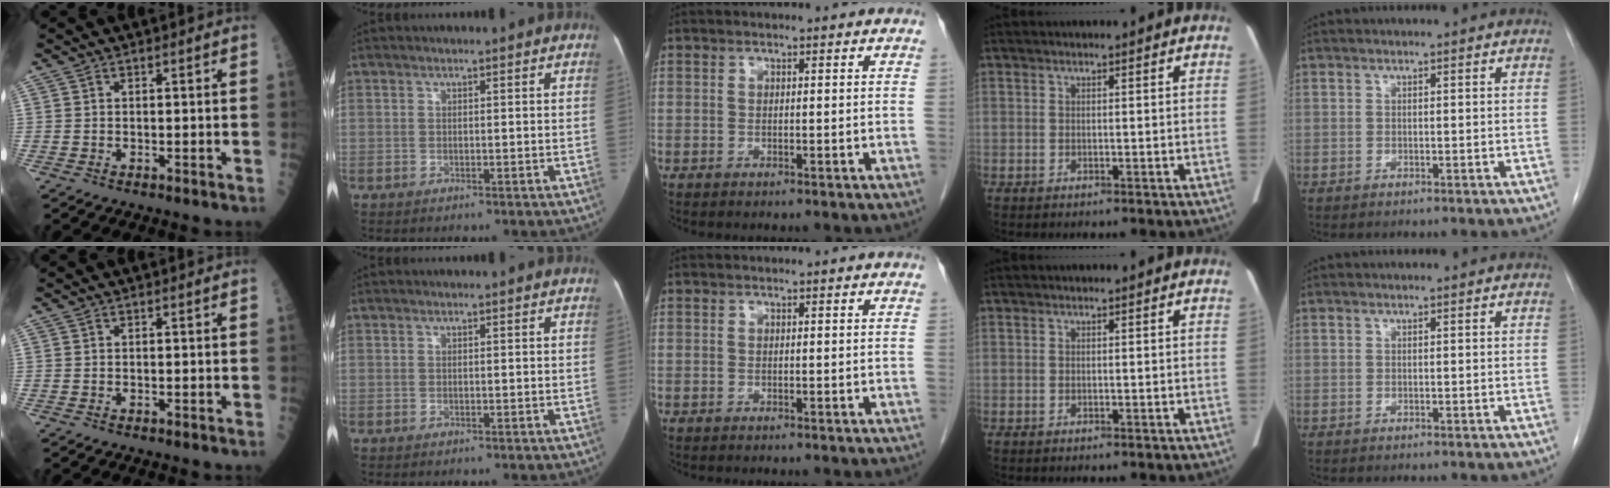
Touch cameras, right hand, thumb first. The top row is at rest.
{}